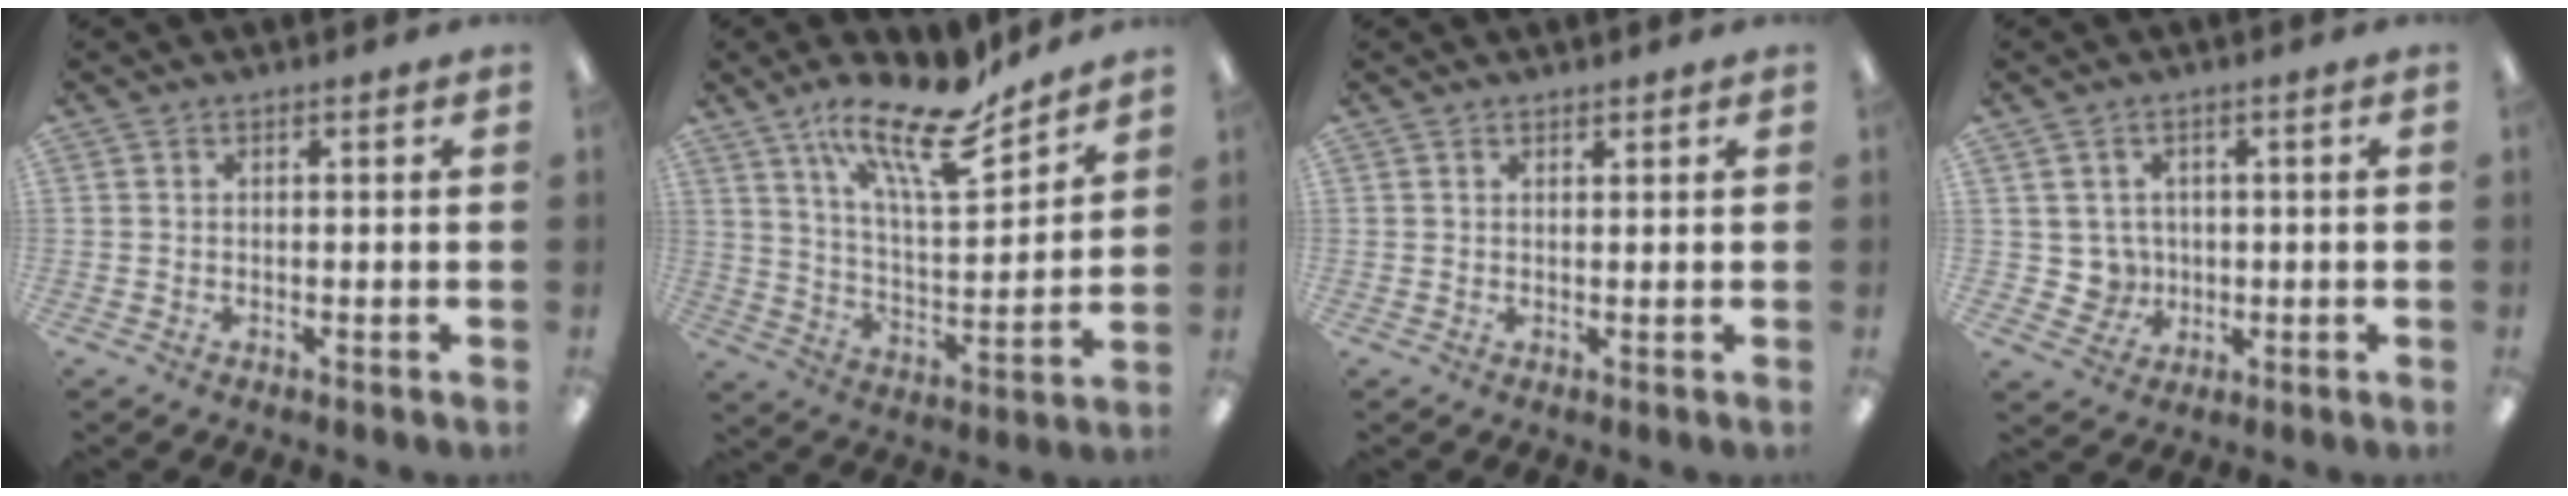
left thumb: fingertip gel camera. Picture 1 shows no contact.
{"total": 18.5, "force": [14.0, 5.3, 10.9], "torque": [-0.186, -0.090, 0.236]}
{"total": 0.9, "force": [0.9, 0.3, 0.1], "torque": [-0.002, 0.001, 0.016]}
{"total": 4.5, "force": [0.7, 4.4, 0.7], "torque": [-0.012, 0.003, 0.014]}